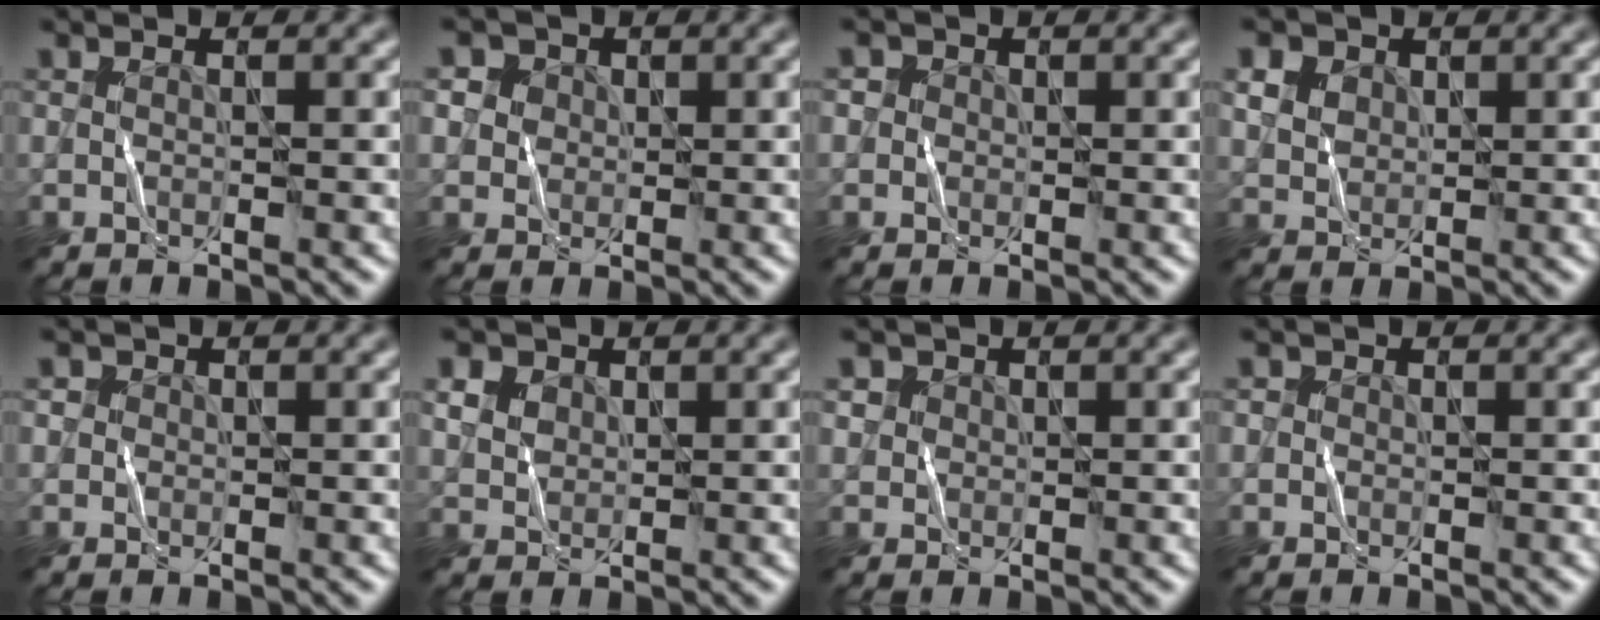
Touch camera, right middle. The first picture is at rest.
{"total": 3.1, "force": [1.7, 2.6, 0.6], "torque": [-0.021, 0.008, 0.012]}
{"total": 1.1, "force": [0.4, 1.0, 0.2], "torque": [0.009, 0.001, -0.010]}
{"total": 3.2, "force": [2.0, 2.3, 0.9], "torque": [-0.040, 0.012, 0.029]}
{"total": 0.8, "force": [0.3, 0.7, 0.0], "torque": [0.006, -0.003, -0.005]}
{"total": 2.6, "force": [1.7, 1.9, 0.6], "torque": [-0.027, 0.010, 0.020]}
{"total": 1.6, "force": [1.0, 1.3, 0.0], "torque": [-0.002, 0.008, 0.003]}
{"total": 0.5, "force": [0.1, 0.5, 0.1], "torque": [0.003, -0.004, -0.006]}